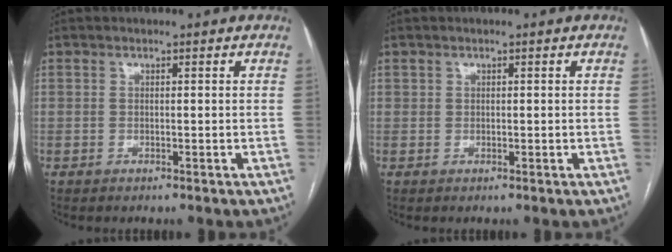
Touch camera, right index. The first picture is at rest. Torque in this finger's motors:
{"motor_torque": [-0.25, 0.16, 0.06, 0.00]}